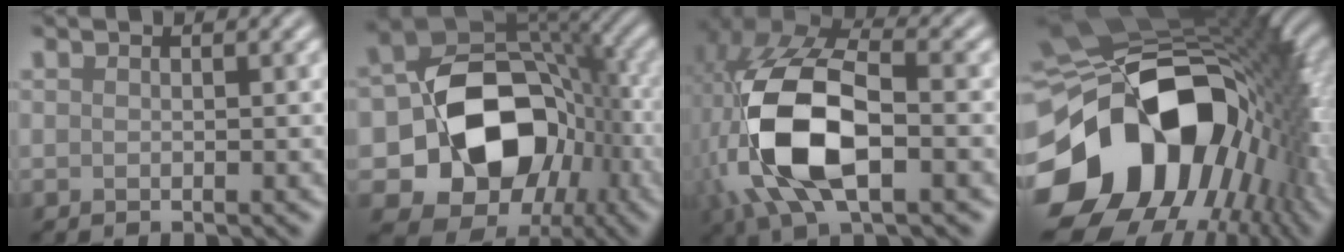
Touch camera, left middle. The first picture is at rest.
{"total": 13.1, "force": [-2.4, 10.0, 8.1], "torque": [-0.118, -0.009, -0.035]}
{"total": 12.2, "force": [-1.9, 6.1, 10.4], "torque": [-0.230, 0.002, -0.038]}
{"total": 18.9, "force": [-3.1, 13.4, 13.0], "torque": [-0.258, -0.034, -0.033]}